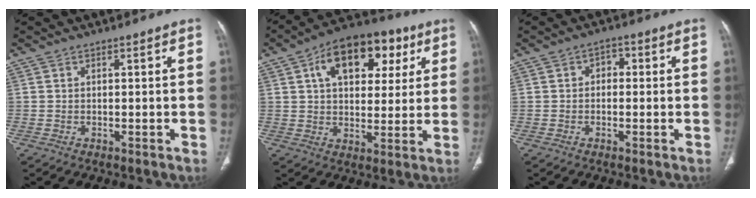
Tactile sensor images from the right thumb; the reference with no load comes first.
{"total": 18.0, "force": [7.2, 10.8, 12.5], "torque": [-0.145, 0.002, 0.107]}
{"total": 2.7, "force": [0.2, 2.0, 1.8], "torque": [-0.012, 0.012, -0.004]}